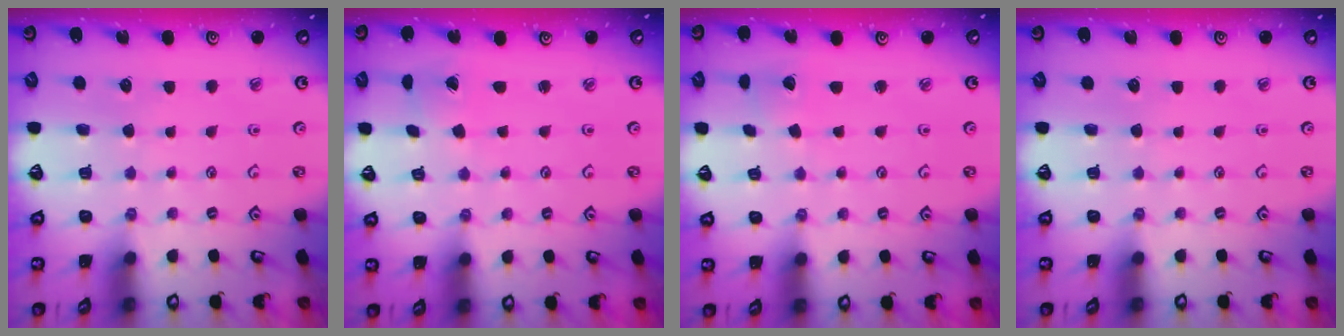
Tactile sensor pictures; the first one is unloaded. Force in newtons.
{"total": 1.1, "press": 1.0, "slide": 0.4}
{"total": 1.9, "press": 1.9, "slide": 0.1}
{"total": 0.0}